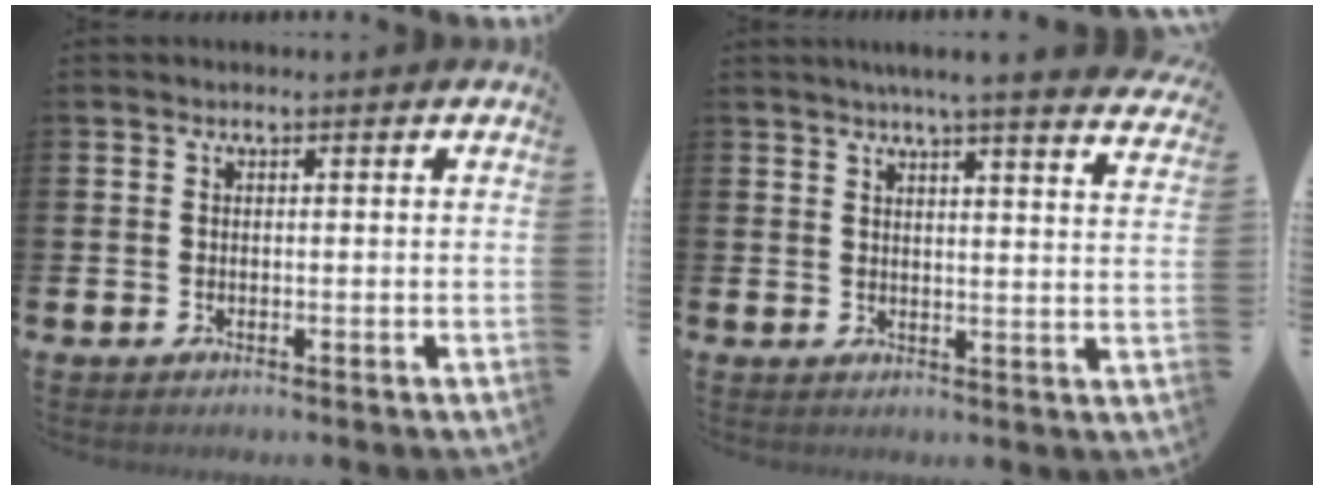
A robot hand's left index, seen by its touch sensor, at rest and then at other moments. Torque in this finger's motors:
{"motor_torque": [1.07, -1.07, 0.30, 0.08]}